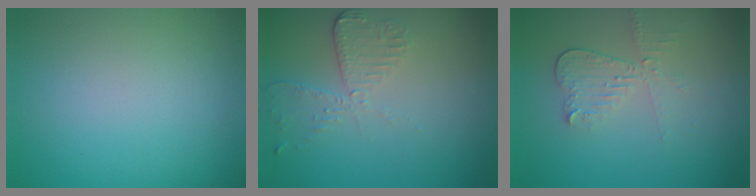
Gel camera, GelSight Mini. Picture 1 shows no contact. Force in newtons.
{"total": 2.6, "press": 2.3, "slide": 1.2}
{"total": 2.5, "press": 2.3, "slide": 0.9}